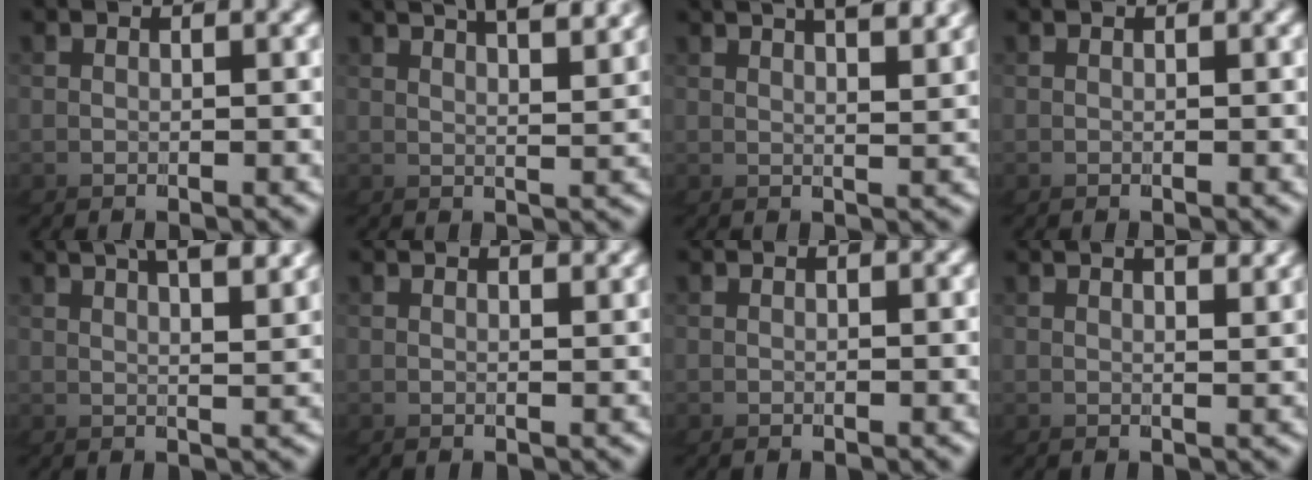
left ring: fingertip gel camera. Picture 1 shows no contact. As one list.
[{"total": 4.7, "force": [3.6, -2.9, -0.6], "torque": [-0.010, 0.027, 0.049]}, {"total": 3.9, "force": [3.0, -2.5, -0.5], "torque": [-0.005, 0.025, 0.038]}, {"total": 0.0}, {"total": 4.3, "force": [3.2, -2.8, -0.2], "torque": [-0.015, 0.027, 0.043]}, {"total": 1.4, "force": [1.2, -0.6, -0.5], "torque": [0.007, 0.006, 0.012]}, {"total": 0.0}, {"total": 2.5, "force": [2.0, -1.4, -0.3], "torque": [0.000, 0.016, 0.023]}]